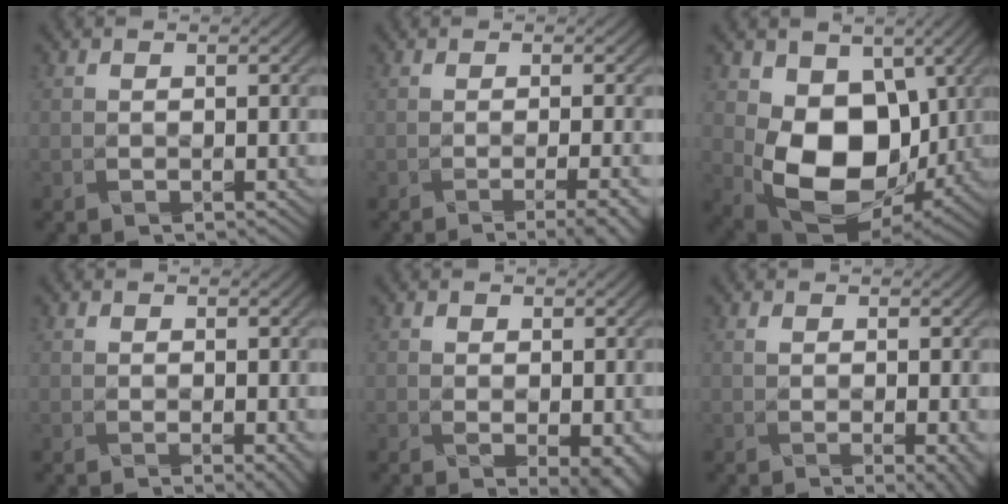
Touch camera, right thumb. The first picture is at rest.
{"total": 4.5, "force": [-2.3, 0.9, 3.8], "torque": [-0.038, 0.005, -0.018]}
{"total": 12.6, "force": [0.7, 8.6, 9.1], "torque": [-0.186, -0.025, 0.020]}
{"total": 2.1, "force": [0.6, 1.3, 1.5], "torque": [-0.026, -0.003, 0.011]}
{"total": 3.6, "force": [0.2, 2.3, 2.8], "torque": [-0.042, -0.005, 0.006]}
{"total": 2.7, "force": [0.3, 1.2, 2.4], "torque": [-0.031, -0.001, 0.008]}